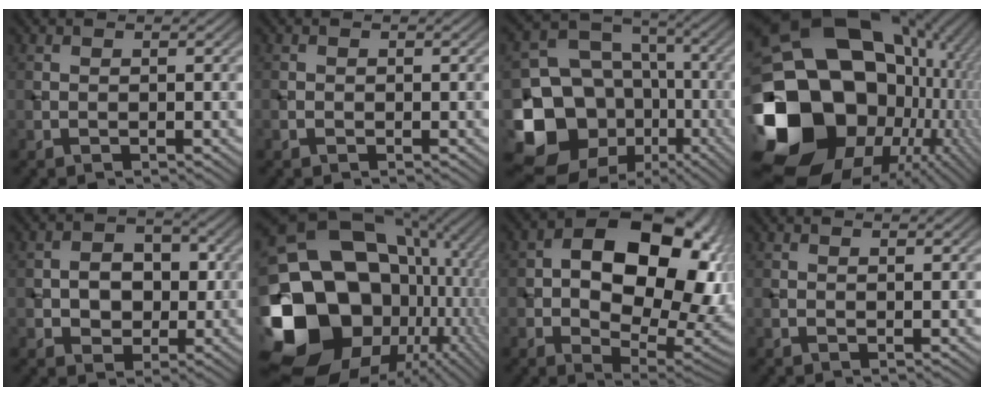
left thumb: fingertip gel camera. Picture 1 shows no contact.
{"total": 0.5, "force": [-0.2, 0.4, 0.2], "torque": [-0.003, -0.003, -0.005]}
{"total": 18.7, "force": [-5.9, 16.0, 7.5], "torque": [-0.190, -0.031, -0.101]}
{"total": 23.0, "force": [-0.3, 18.3, 13.9], "torque": [-0.334, -0.070, 0.052]}
{"total": 5.2, "force": [-0.1, 4.1, 3.2], "torque": [-0.048, 0.004, -0.014]}
{"total": 21.5, "force": [-1.8, 17.4, 12.5], "torque": [-0.302, -0.030, 0.002]}
{"total": 17.8, "force": [2.7, 11.0, 13.7], "torque": [-0.192, -0.006, 0.050]}
{"total": 0.8, "force": [0.6, -0.1, 0.6], "torque": [-0.010, 0.004, 0.011]}